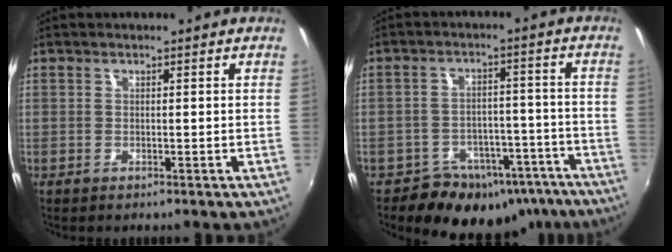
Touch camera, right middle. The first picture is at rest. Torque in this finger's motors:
{"motor_torque": [1.07, -1.07, 0.15, 0.06]}